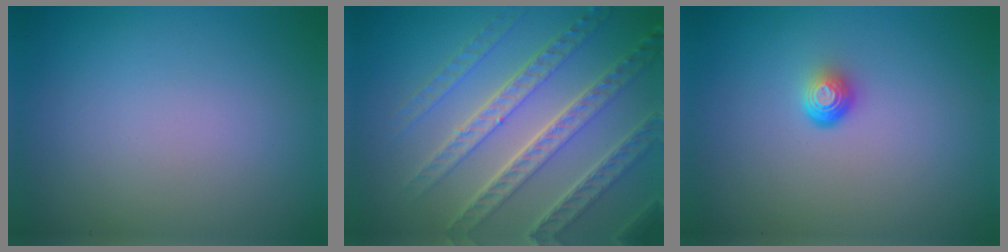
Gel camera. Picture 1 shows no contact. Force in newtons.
{"total": 8.0, "press": 5.5, "slide": 5.9}
{"total": 1.8, "press": 1.1, "slide": 1.4}